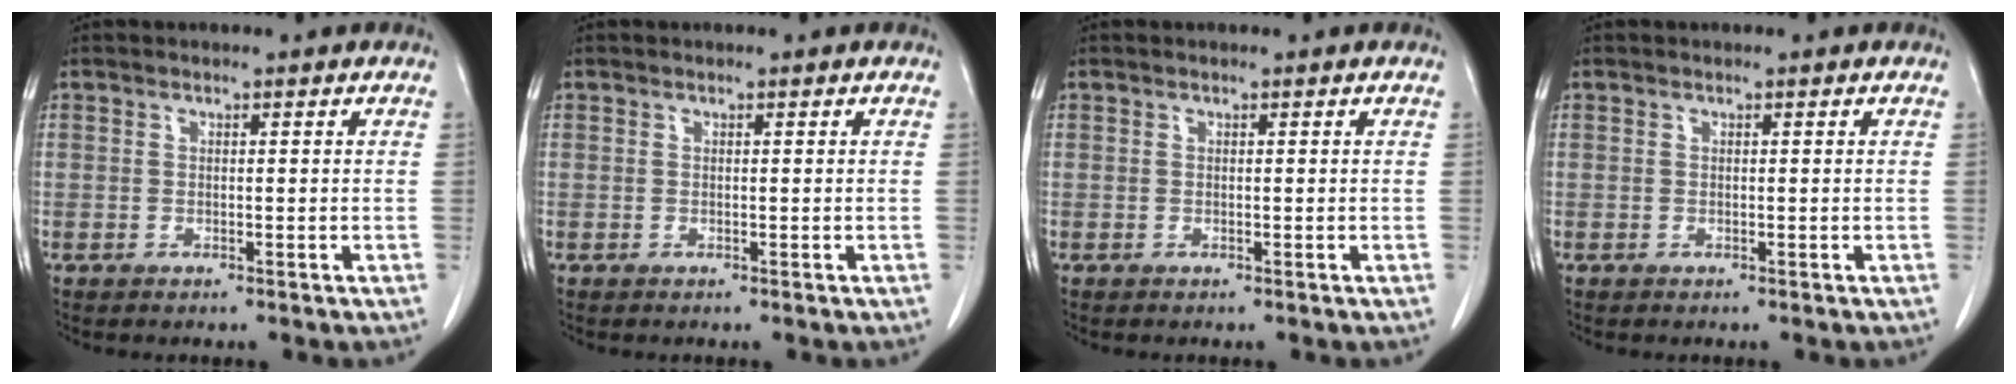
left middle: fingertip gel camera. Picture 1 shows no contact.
{"total": 0.0}
{"total": 0.0}
{"total": 0.0}